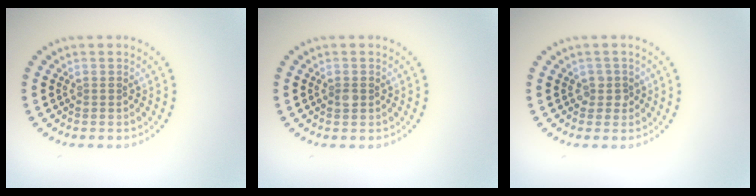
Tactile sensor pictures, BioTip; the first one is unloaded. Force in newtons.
{"total": 1.0, "press": 1.0, "slide": 0.1}
{"total": 1.3, "press": 1.2, "slide": 0.6}